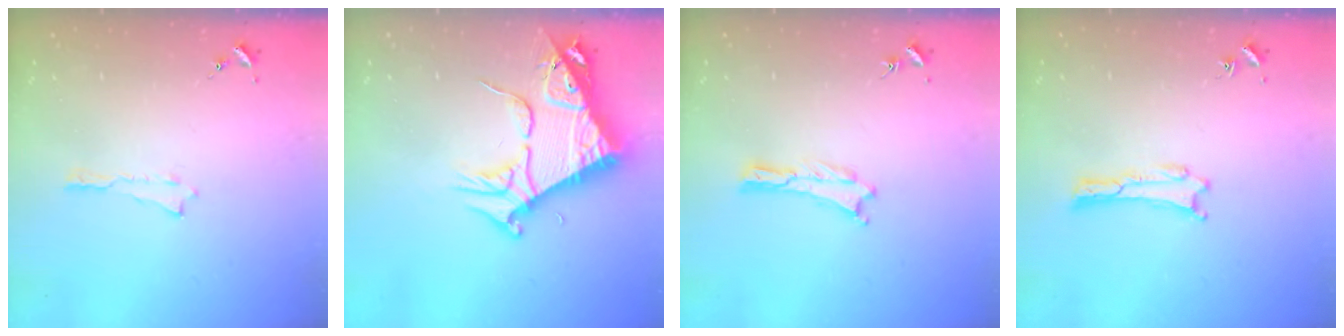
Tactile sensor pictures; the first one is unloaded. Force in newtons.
{"total": 9.9, "press": 9.9, "slide": 1.1}
{"total": 0.0}
{"total": 0.0}